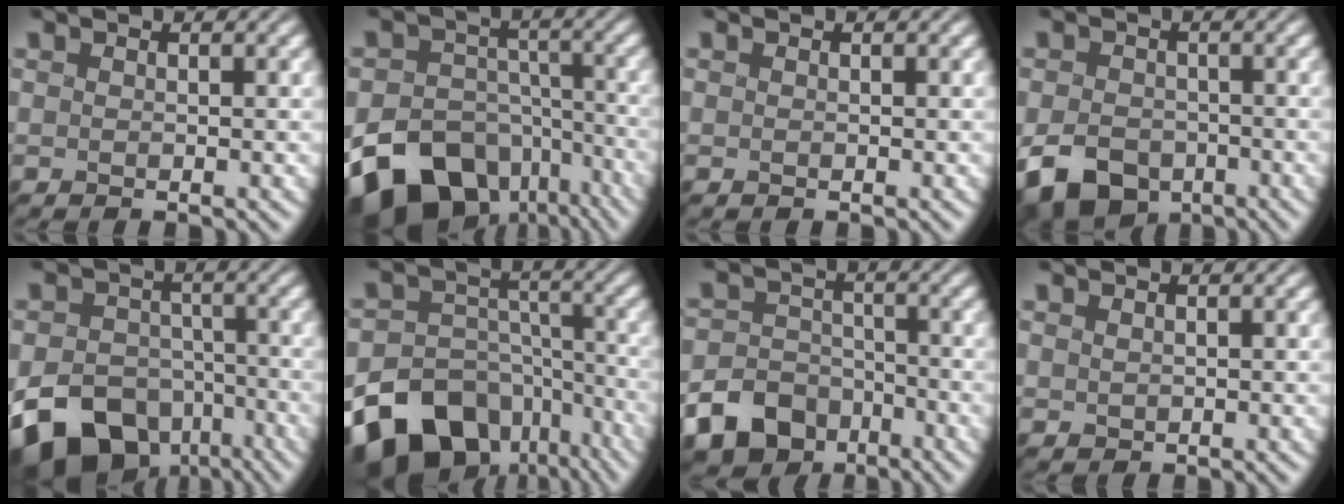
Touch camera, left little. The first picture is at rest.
{"total": 16.2, "force": [-9.9, 11.0, 6.6], "torque": [-0.129, -0.044, -0.157]}
{"total": 0.0}
{"total": 7.5, "force": [-4.1, 5.1, 3.7], "torque": [-0.066, -0.022, -0.082]}
{"total": 13.0, "force": [-7.8, 8.8, 5.6], "torque": [-0.099, -0.038, -0.134]}
{"total": 19.2, "force": [-12.3, 12.9, 7.0], "torque": [-0.144, -0.051, -0.188]}
{"total": 13.6, "force": [-8.8, 9.9, 3.1], "torque": [-0.046, -0.060, -0.169]}
{"total": 0.5, "force": [0.2, 0.5, 0.1], "torque": [-0.003, -0.002, 0.008]}